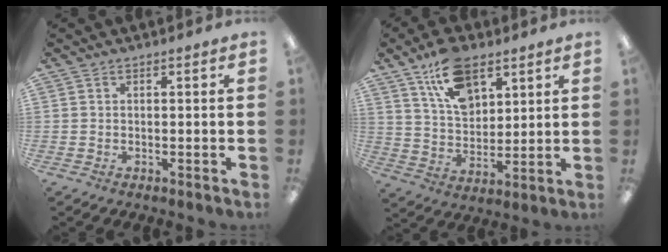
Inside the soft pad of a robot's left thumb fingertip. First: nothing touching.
{"total": 14.2, "force": [8.9, 7.9, 7.7], "torque": [-0.132, -0.032, 0.165]}